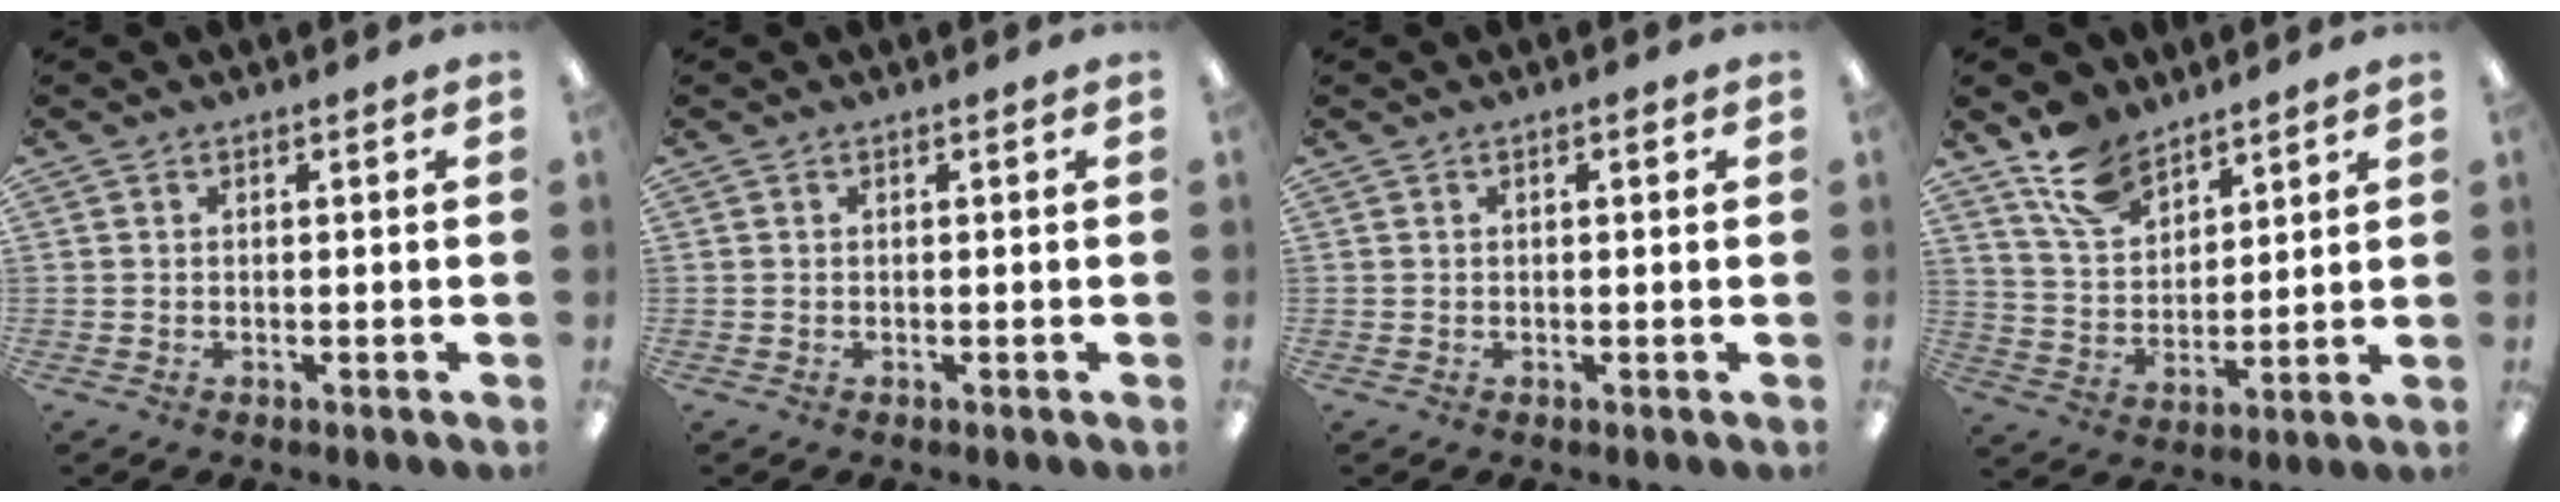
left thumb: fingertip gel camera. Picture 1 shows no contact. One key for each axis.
{"total": 0.0}
{"total": 1.2, "fx": 0.4, "fy": 0.3, "fz": 1.1, "tx": -0.012, "ty": -0.001, "tz": 0.005}
{"total": 11.4, "fx": 8.9, "fy": 5.8, "fz": 4.2, "tx": -0.096, "ty": -0.042, "tz": 0.172}